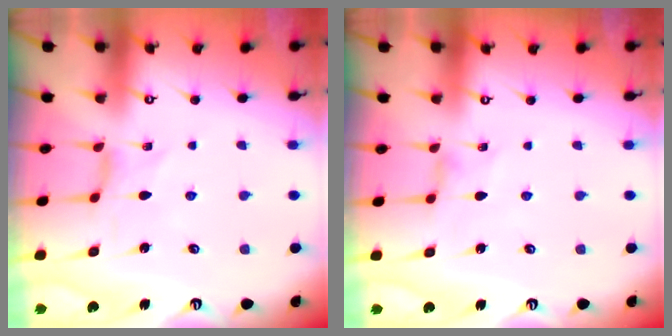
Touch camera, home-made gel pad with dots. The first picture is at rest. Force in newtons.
{"total": 0.6, "press": 0.5, "slide": 0.3}